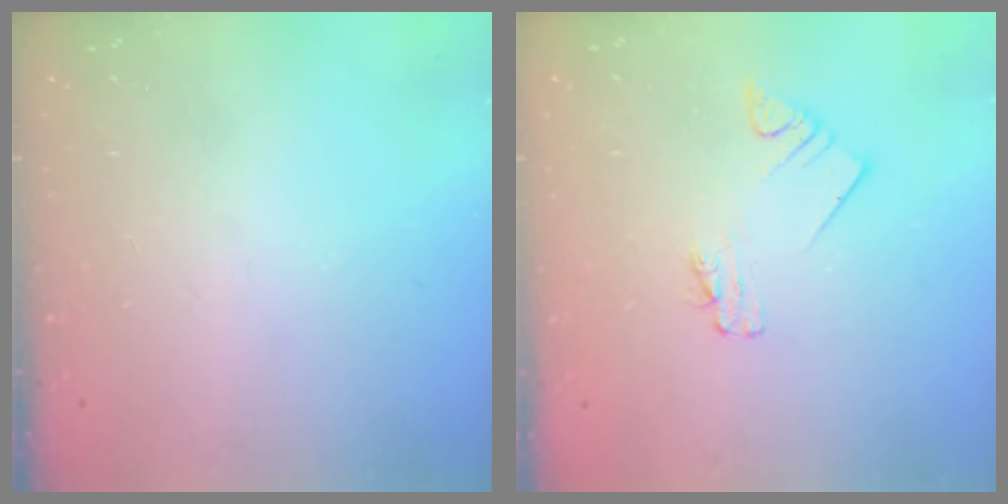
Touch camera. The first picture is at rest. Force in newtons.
{"total": 2.0, "press": 2.0, "slide": 0.3}